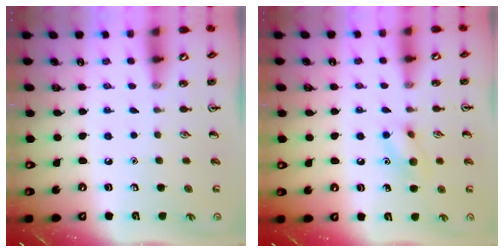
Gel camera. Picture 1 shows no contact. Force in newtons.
{"total": 8.5, "press": 8.4, "slide": 1.4}